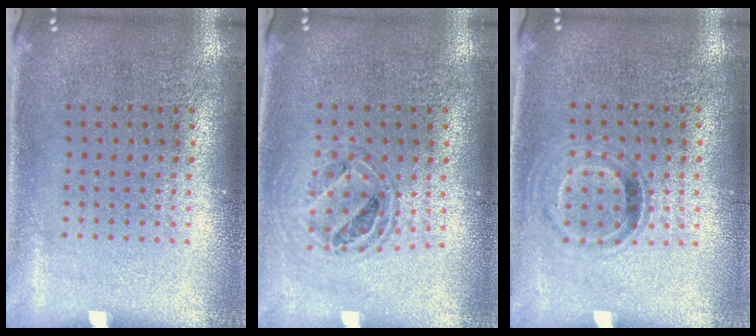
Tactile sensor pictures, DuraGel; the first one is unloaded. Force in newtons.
{"total": 0.8, "press": 0.8, "slide": 0.3}
{"total": 0.9, "press": 0.8, "slide": 0.4}